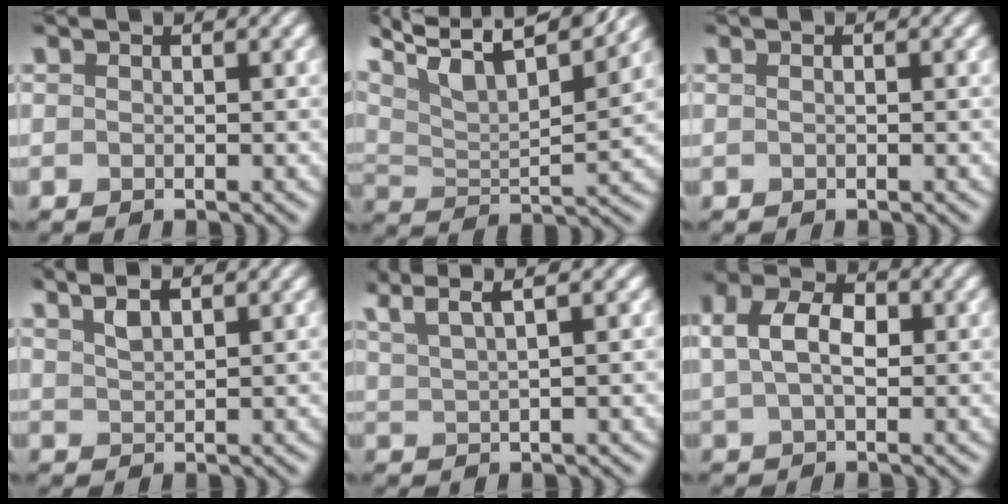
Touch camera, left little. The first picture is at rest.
{"total": 10.6, "force": [7.1, 3.4, 7.1], "torque": [-0.134, 0.016, 0.119]}
{"total": 0.5, "force": [0.1, 0.1, 0.5], "torque": [-0.010, -0.001, -0.002]}
{"total": 3.7, "force": [2.7, 1.3, 2.2], "torque": [-0.026, 0.022, 0.030]}
{"total": 5.5, "force": [4.1, 1.1, 3.5], "torque": [-0.062, 0.027, 0.050]}
{"total": 4.7, "force": [1.1, 3.0, 3.5], "torque": [-0.068, 0.011, 0.011]}